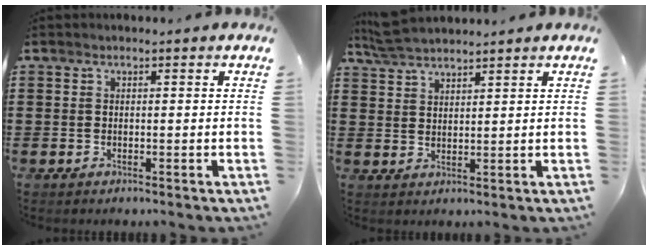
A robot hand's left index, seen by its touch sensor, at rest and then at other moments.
{"total": 4.3, "force": [4.0, 0.5, 1.5], "torque": [-0.042, -0.005, 0.075]}